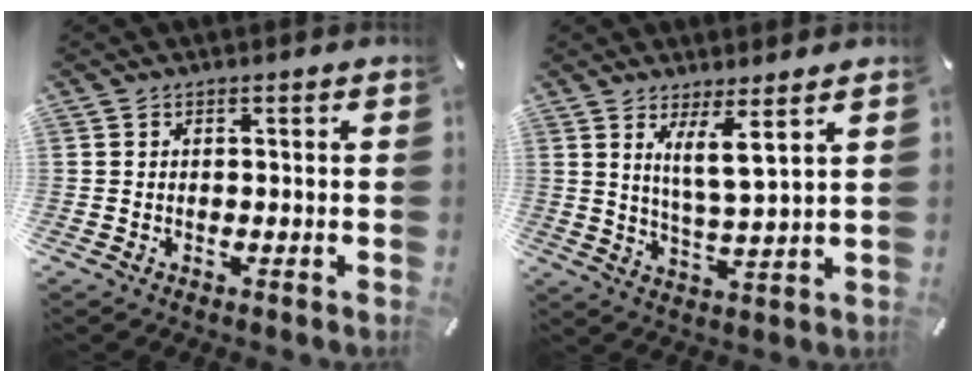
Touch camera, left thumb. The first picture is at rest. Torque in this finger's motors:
{"motor_torque": [-0.07, -0.17, 0.08, -0.05, 0.06]}